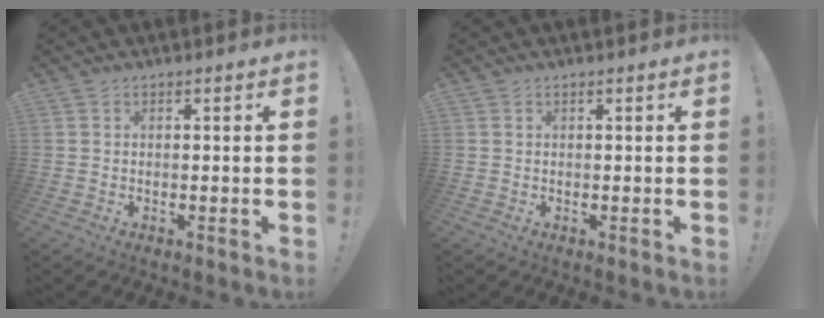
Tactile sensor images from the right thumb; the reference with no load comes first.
{"total": 0.0}